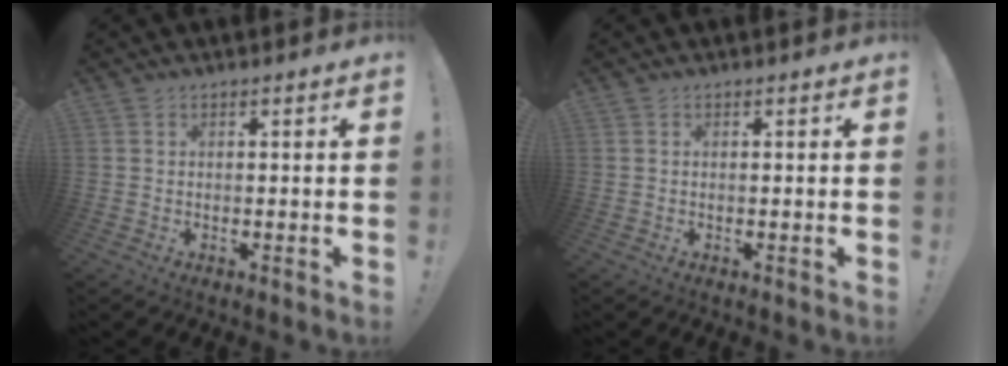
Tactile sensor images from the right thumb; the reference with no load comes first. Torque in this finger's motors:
{"motor_torque": [0.04, 0.16, -0.03, 0.09, -0.01]}